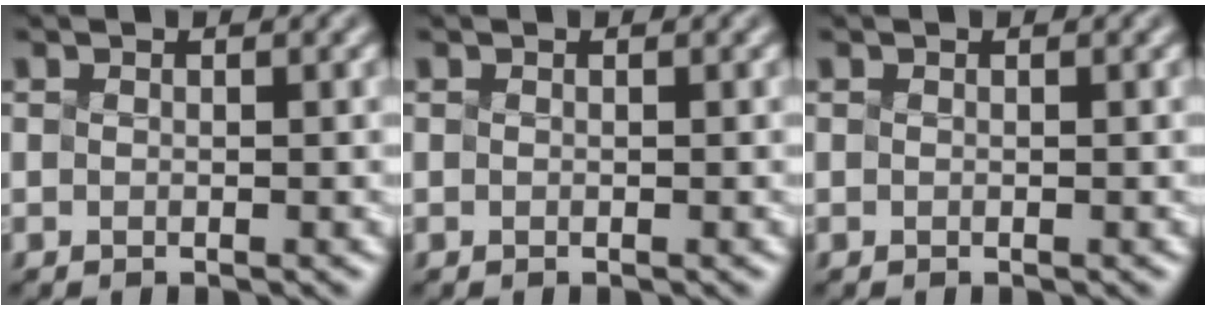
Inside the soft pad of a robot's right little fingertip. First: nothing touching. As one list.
[{"total": 0.0}, {"total": 0.0}]